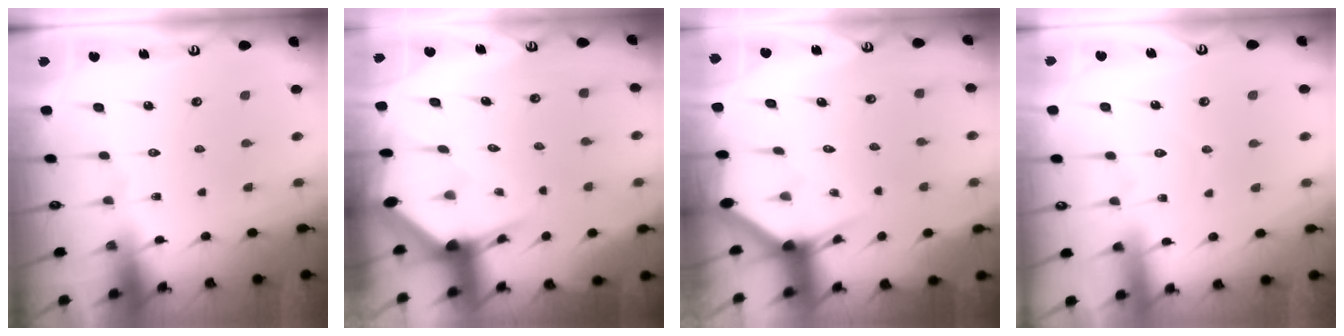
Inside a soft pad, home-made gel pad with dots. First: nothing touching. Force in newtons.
{"total": 4.4, "press": 4.4, "slide": 0.2}
{"total": 2.8, "press": 2.8, "slide": 0.2}
{"total": 4.8, "press": 4.7, "slide": 0.5}